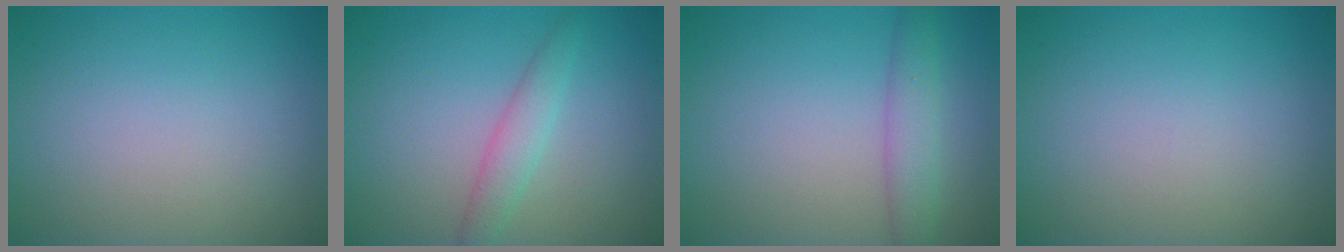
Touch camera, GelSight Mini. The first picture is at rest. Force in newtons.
{"total": 2.3, "press": 2.3, "slide": 0.0}
{"total": 2.8, "press": 2.8, "slide": 0.1}
{"total": 0.0}